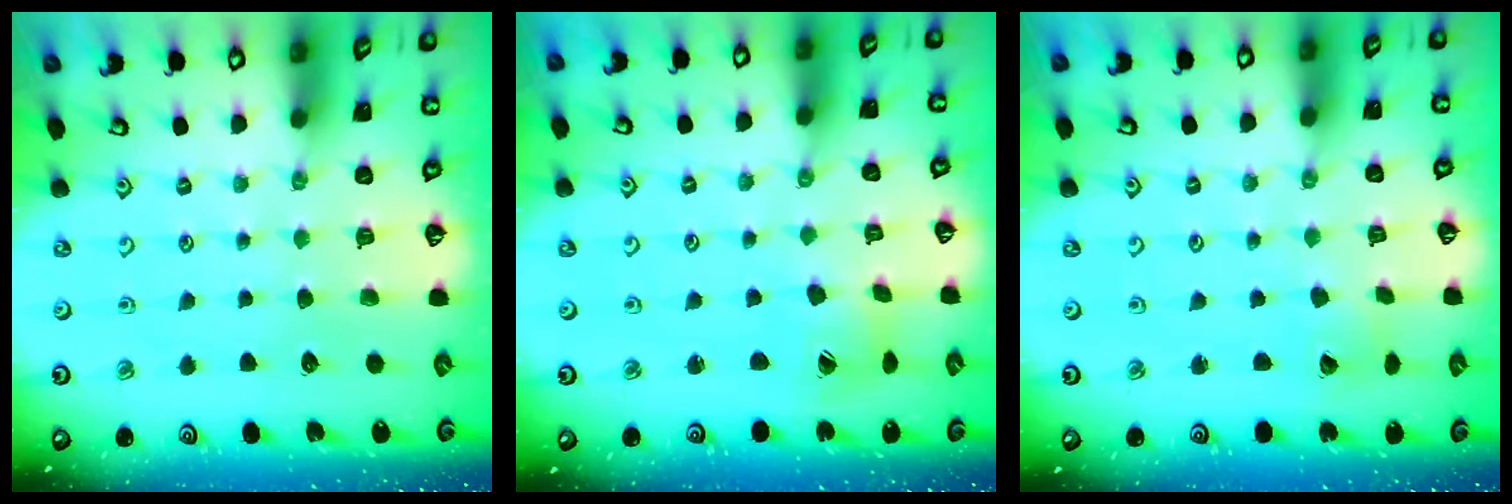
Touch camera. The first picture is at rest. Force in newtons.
{"total": 6.4, "press": 6.4, "slide": 0.6}
{"total": 2.6, "press": 2.6, "slide": 0.3}